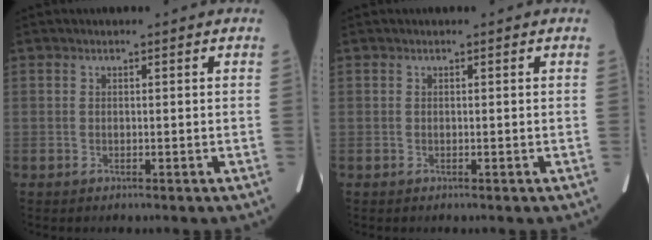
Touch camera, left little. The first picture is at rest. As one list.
[{"total": 0.0}]